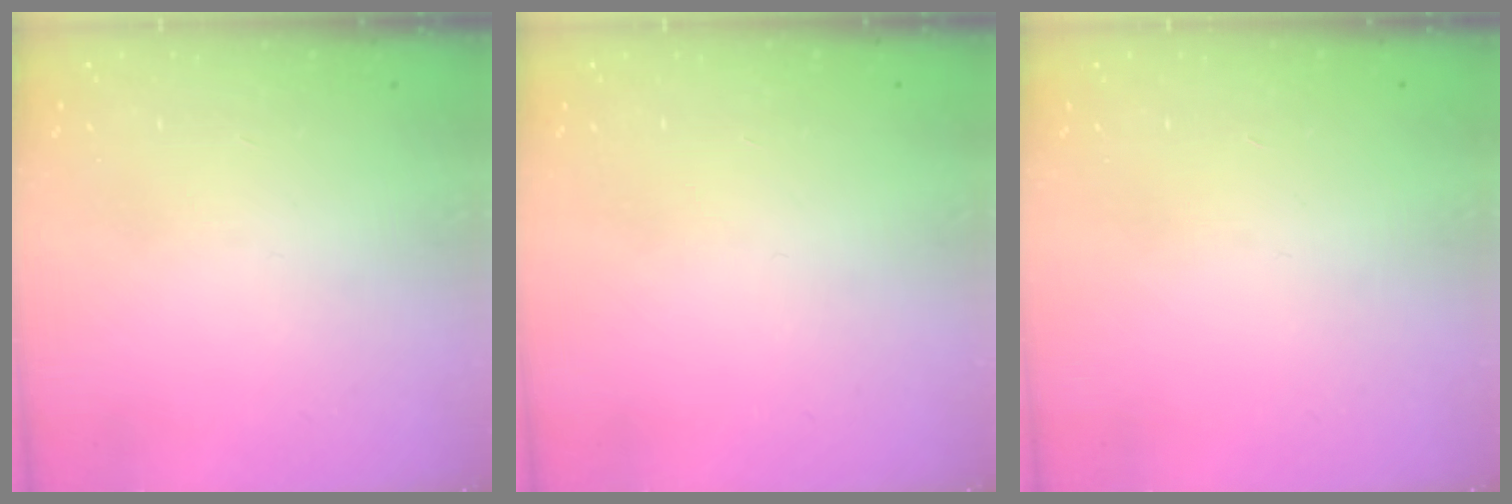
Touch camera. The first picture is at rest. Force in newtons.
{"total": 0.0}
{"total": 0.0}